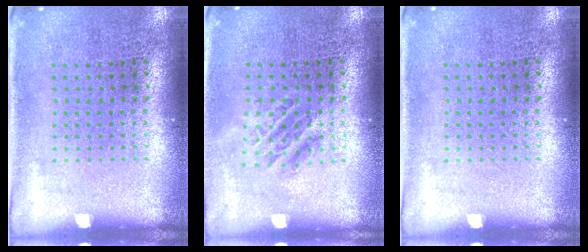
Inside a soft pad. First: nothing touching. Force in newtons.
{"total": 1.2, "press": 1.0, "slide": 0.5}
{"total": 0.0}